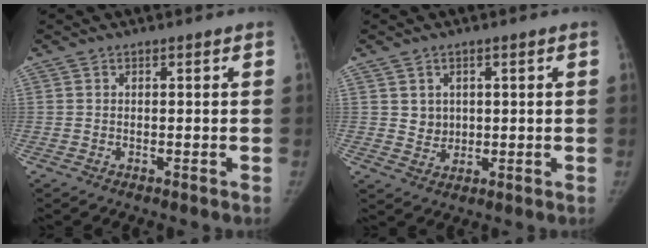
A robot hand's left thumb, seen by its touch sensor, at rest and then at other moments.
{"total": 3.3, "force": [1.0, 2.9, 1.1], "torque": [-0.005, -0.009, 0.025]}